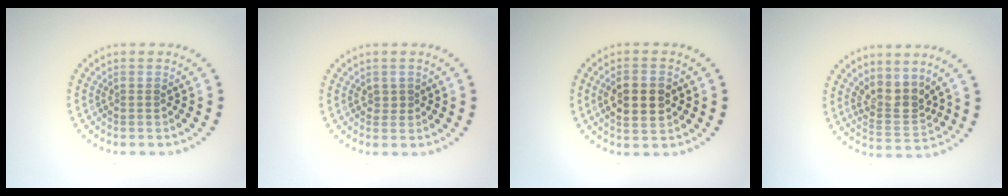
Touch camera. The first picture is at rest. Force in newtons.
{"total": 0.5, "press": 0.5, "slide": 0.2}
{"total": 4.4, "press": 4.4, "slide": 0.3}
{"total": 3.1, "press": 2.4, "slide": 1.9}